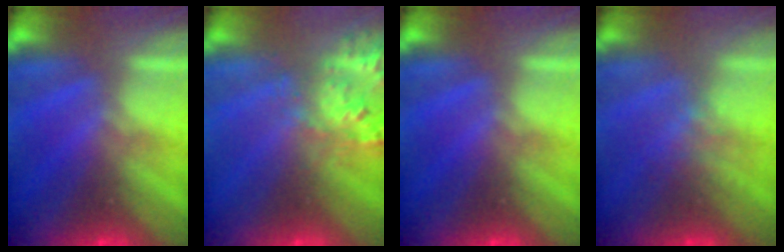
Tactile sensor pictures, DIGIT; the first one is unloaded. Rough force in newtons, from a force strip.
{"total": 2.9}
{"total": 0.0}
{"total": 1.1}